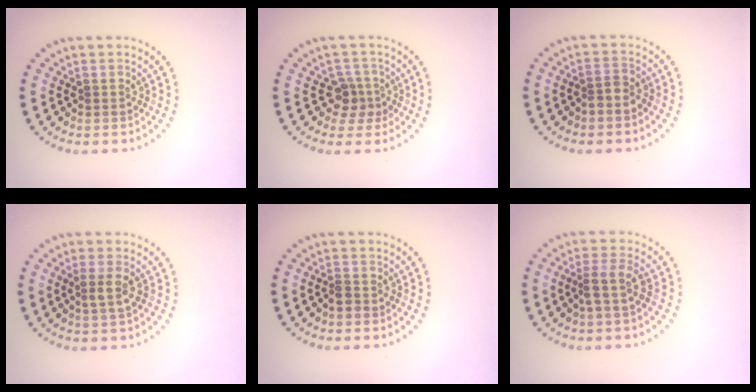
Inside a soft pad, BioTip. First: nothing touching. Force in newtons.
{"total": 2.4, "press": 1.8, "slide": 1.6}
{"total": 1.5, "press": 1.2, "slide": 1.0}
{"total": 1.5, "press": 1.4, "slide": 0.6}
{"total": 1.3, "press": 1.1, "slide": 0.7}
{"total": 2.1, "press": 1.5, "slide": 1.4}